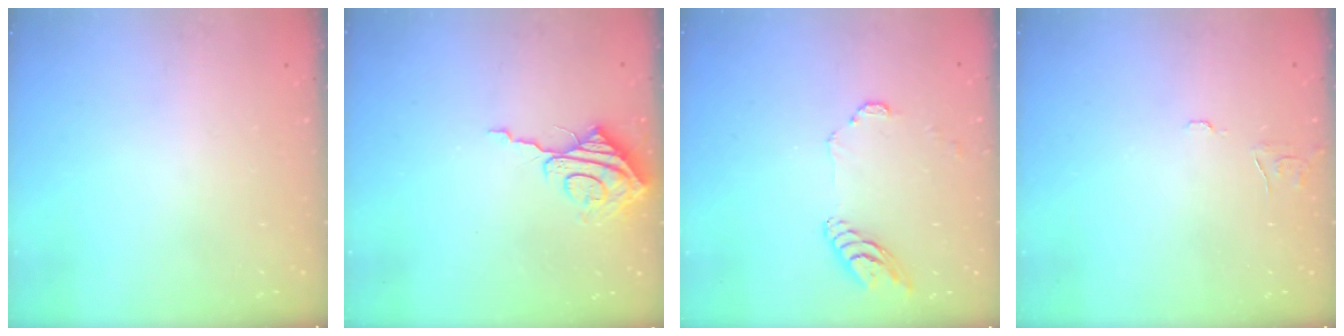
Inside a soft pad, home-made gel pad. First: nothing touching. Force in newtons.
{"total": 9.1, "press": 9.1, "slide": 0.6}
{"total": 9.5, "press": 9.5, "slide": 0.9}
{"total": 5.8, "press": 5.8, "slide": 0.5}